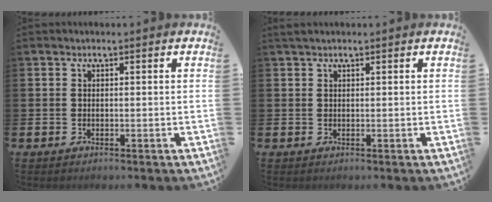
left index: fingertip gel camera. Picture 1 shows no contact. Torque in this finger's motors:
{"motor_torque": [0.09, -0.11, -0.01, 0.04]}